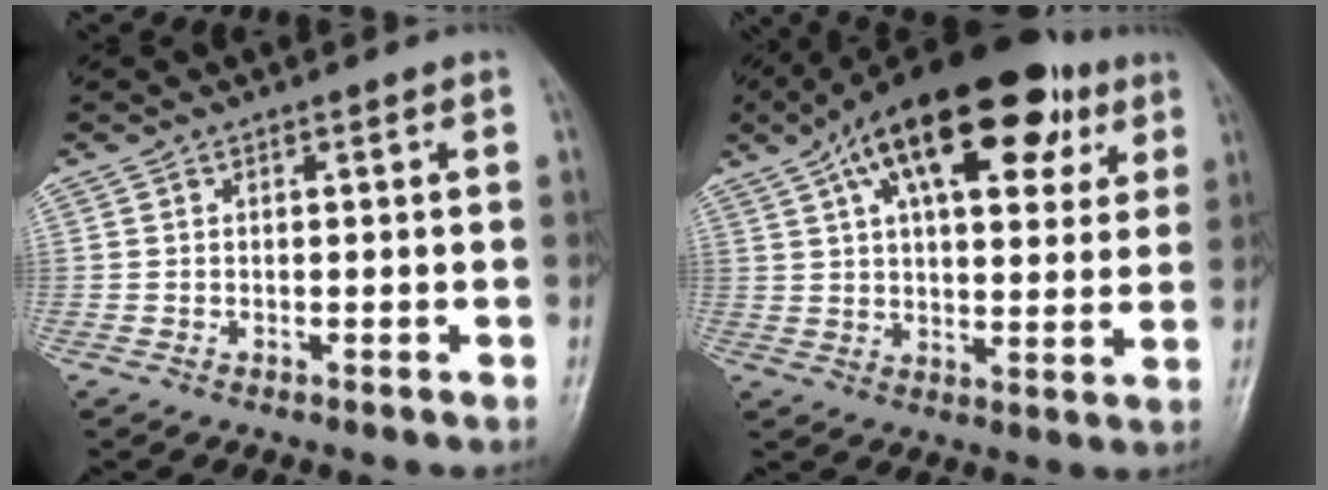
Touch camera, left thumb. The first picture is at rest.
{"total": 23.3, "force": [11.2, 10.8, 17.2], "torque": [-0.245, 0.005, 0.172]}